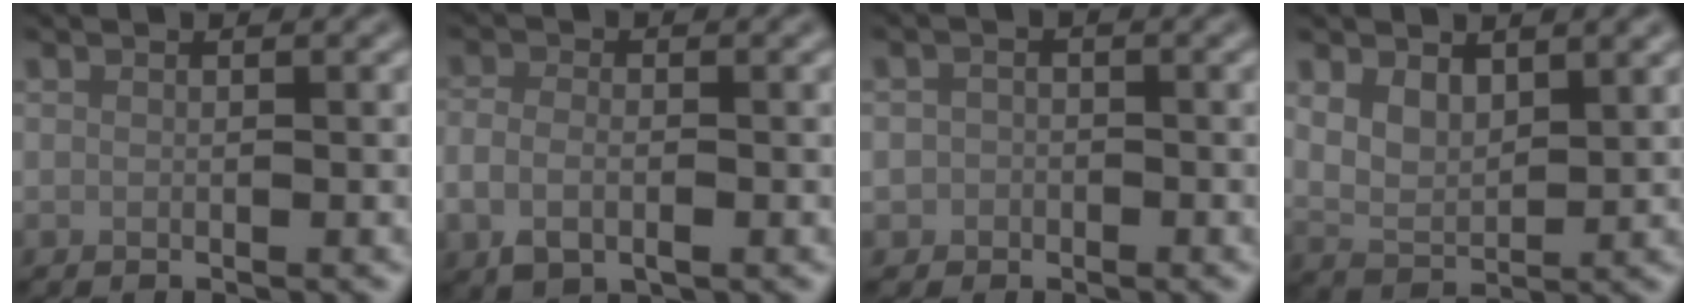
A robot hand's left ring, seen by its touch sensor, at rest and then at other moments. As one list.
[{"total": 3.2, "force": [-0.9, 2.0, 2.3], "torque": [-0.054, -0.007, -0.021]}, {"total": 1.4, "force": [-0.5, 1.3, 0.2], "torque": [0.008, -0.001, -0.012]}, {"total": 3.3, "force": [1.4, 1.8, 2.4], "torque": [-0.054, -0.004, 0.032]}]